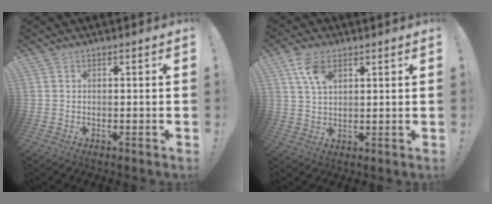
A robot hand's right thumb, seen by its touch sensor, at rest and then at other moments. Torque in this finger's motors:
{"motor_torque": [0.20, 0.31, 0.68, 0.29, 0.01]}